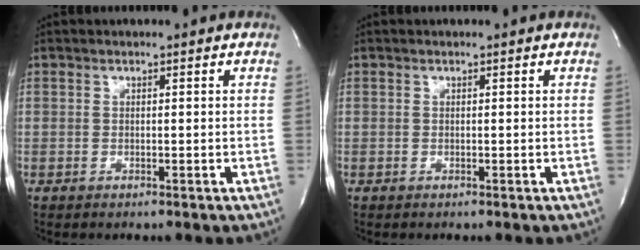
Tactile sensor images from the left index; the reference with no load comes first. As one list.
[{"total": 0.0}]